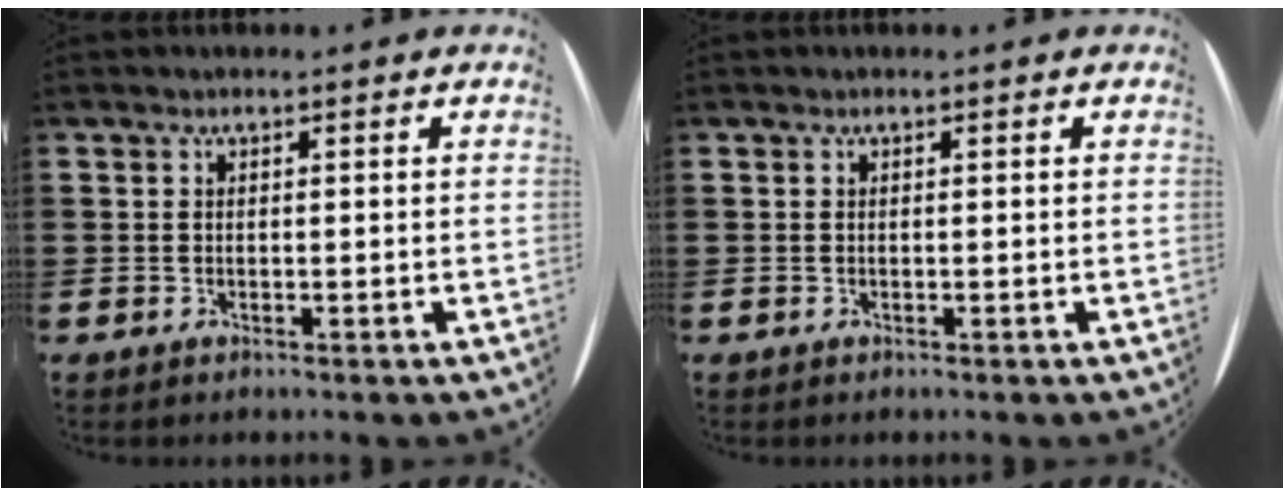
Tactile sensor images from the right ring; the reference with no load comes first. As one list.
[{"total": 0.0}]